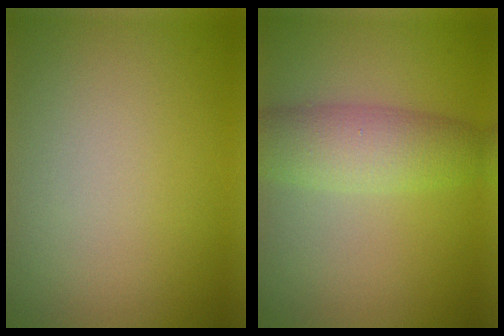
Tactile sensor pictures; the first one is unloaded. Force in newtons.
{"total": 4.7, "press": 4.7, "slide": 0.1}